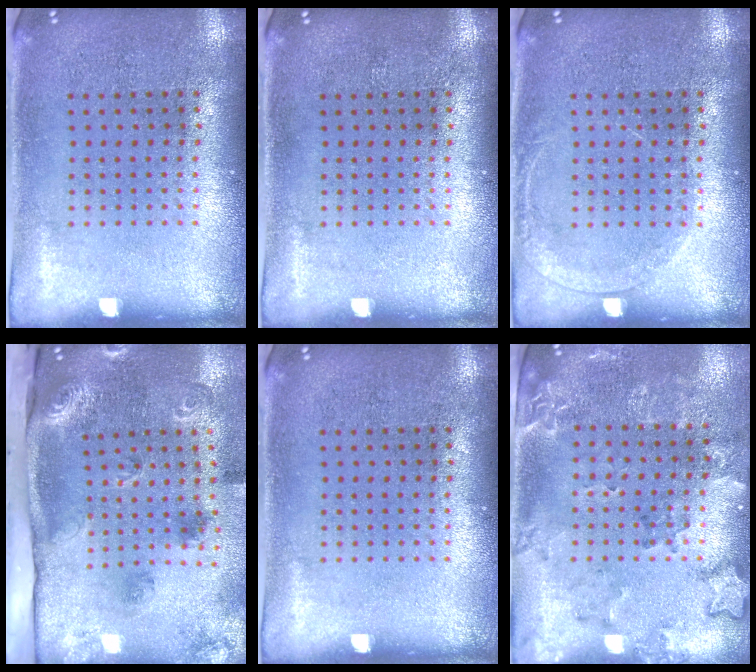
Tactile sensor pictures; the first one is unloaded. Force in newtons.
{"total": 0.0}
{"total": 1.2, "press": 1.1, "slide": 0.1}
{"total": 2.5, "press": 1.9, "slide": 1.7}
{"total": 0.0}
{"total": 1.8, "press": 1.5, "slide": 0.9}